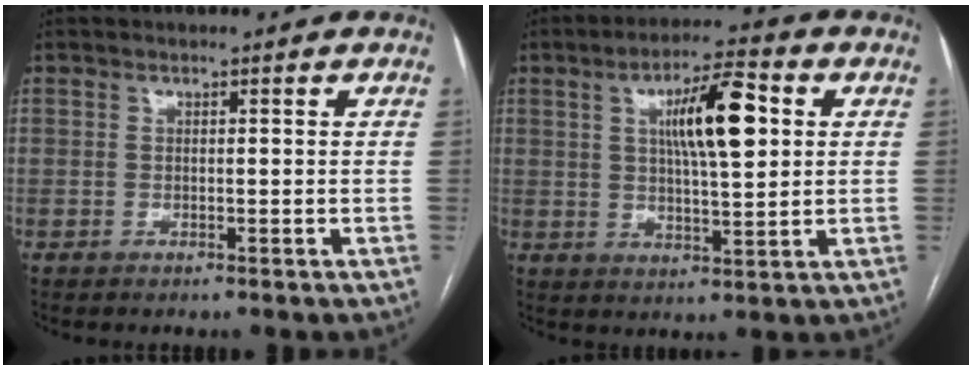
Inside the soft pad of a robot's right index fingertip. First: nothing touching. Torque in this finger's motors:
{"motor_torque": [0.45, 0.05, 0.59, 0.14]}